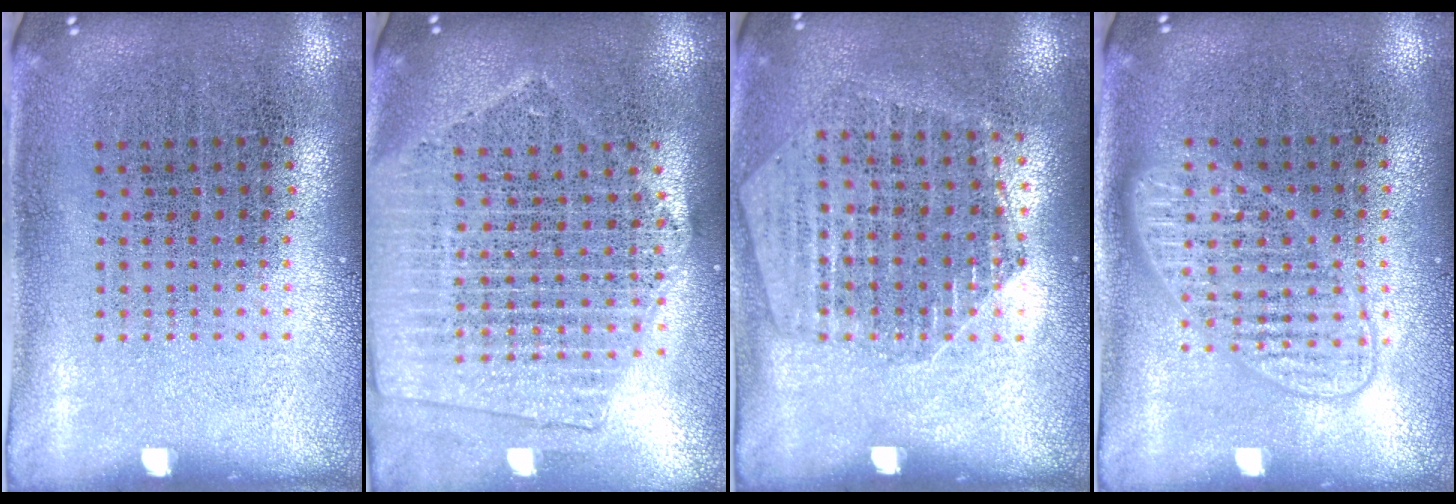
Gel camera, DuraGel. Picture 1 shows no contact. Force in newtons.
{"total": 2.1, "press": 1.9, "slide": 0.8}
{"total": 1.5, "press": 1.5, "slide": 0.0}
{"total": 1.5, "press": 1.4, "slide": 0.2}